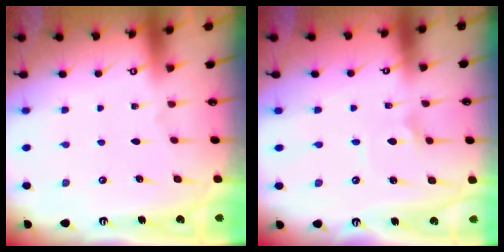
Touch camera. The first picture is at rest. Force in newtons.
{"total": 2.2, "press": 2.2, "slide": 0.2}